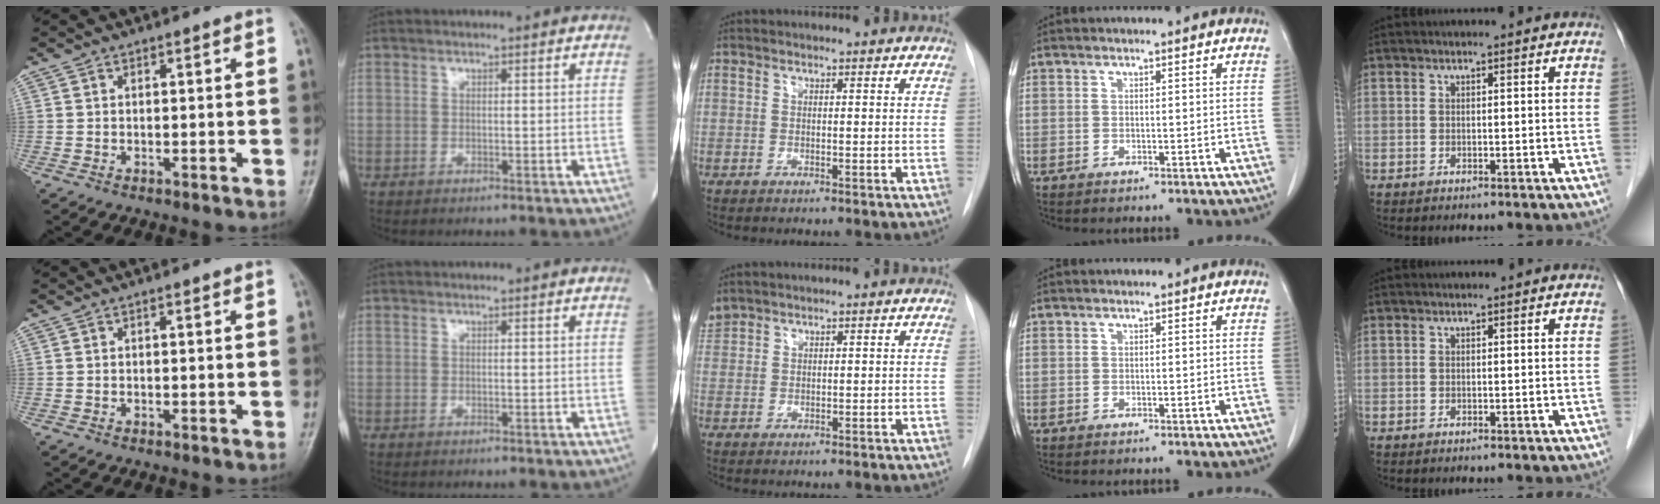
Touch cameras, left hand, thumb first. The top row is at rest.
{"middle": {"total": 2.1, "force": [2.0, 0.6, 0.1], "torque": [-0.010, 0.017, 0.046]}}